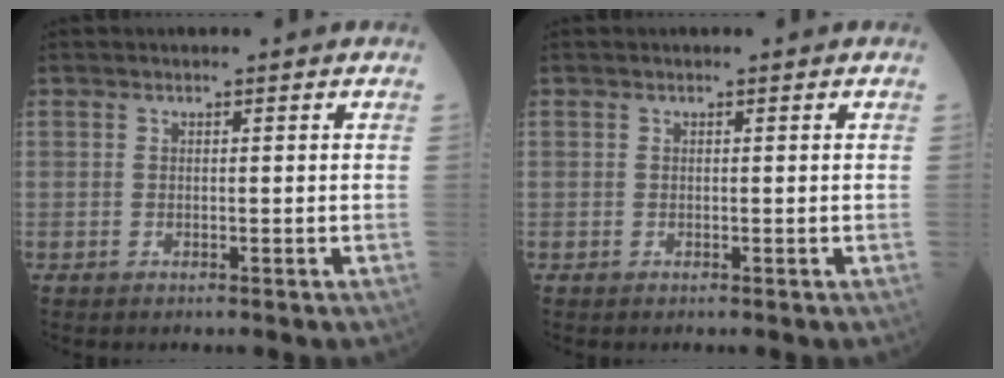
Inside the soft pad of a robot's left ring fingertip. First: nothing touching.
{"total": 0.0}